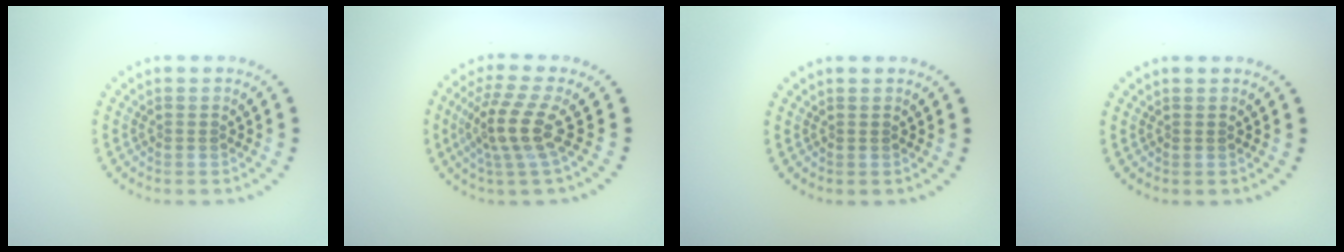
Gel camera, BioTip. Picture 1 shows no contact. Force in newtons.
{"total": 4.2, "press": 3.1, "slide": 2.9}
{"total": 0.0}
{"total": 0.0}